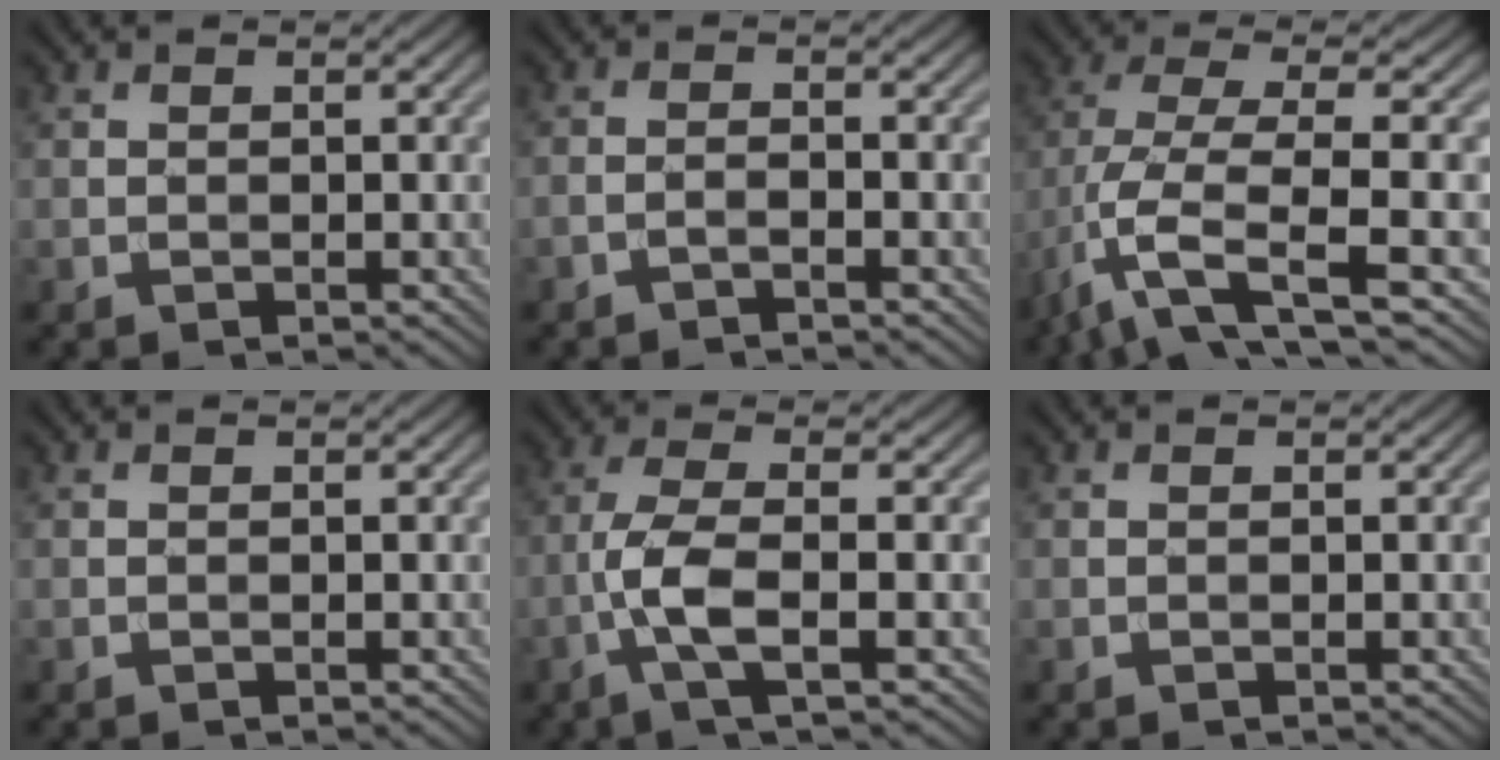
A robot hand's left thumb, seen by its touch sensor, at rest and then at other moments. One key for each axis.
{"total": 1.3, "fx": -1.1, "fy": 0.1, "fz": 0.6, "tx": -0.012, "ty": 0.004, "tz": -0.026}
{"total": 9.3, "fx": -3.1, "fy": 3.0, "fz": 8.2, "tx": -0.183, "ty": 0.000, "tz": -0.071}
{"total": 0.0}
{"total": 5.7, "fx": -1.8, "fy": 1.2, "fz": 5.3, "tx": -0.115, "ty": 0.008, "tz": -0.047}
{"total": 0.0}